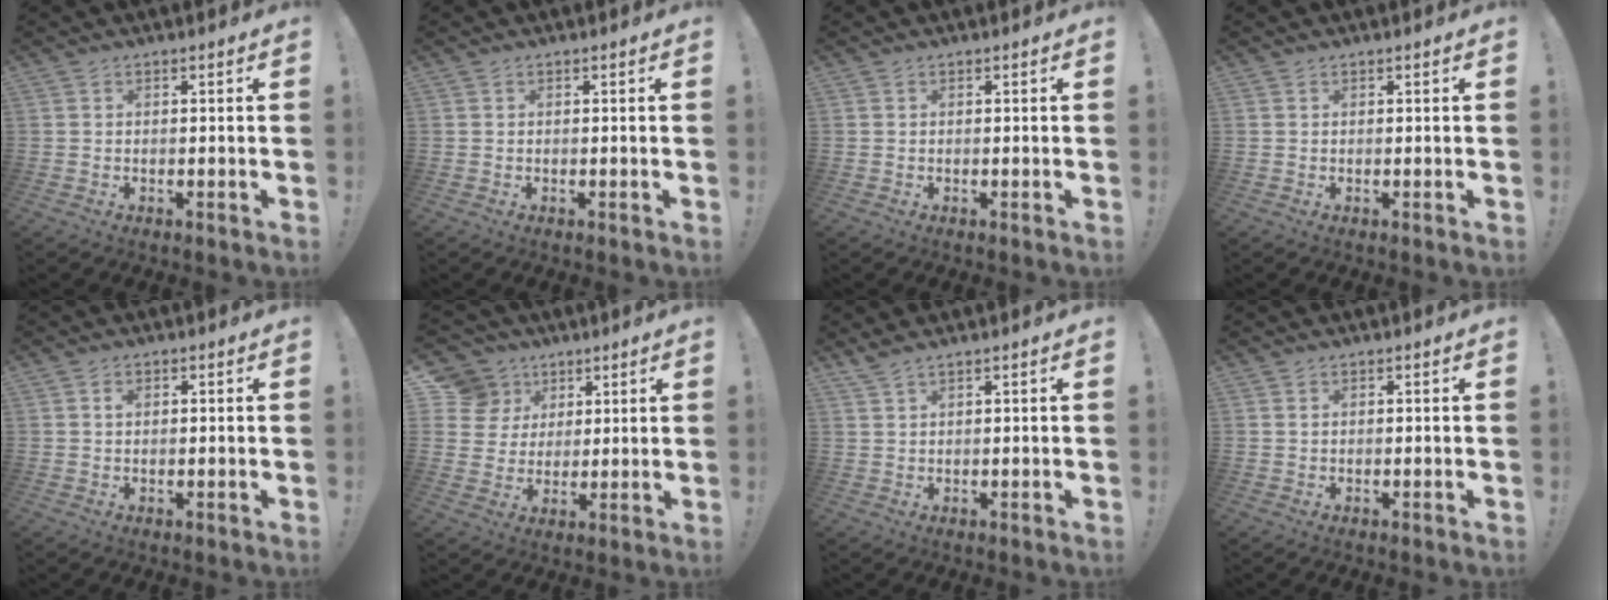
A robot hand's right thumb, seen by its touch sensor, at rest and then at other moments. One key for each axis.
{"total": 0.0}
{"total": 0.0}
{"total": 0.0}
{"total": 1.0, "fx": 0.3, "fy": 0.7, "fz": 0.6, "tx": -0.006, "ty": 0.000, "tz": 0.005}
{"total": 11.0, "fx": 4.6, "fy": 9.6, "fz": 2.9, "tx": -0.040, "ty": -0.024, "tz": 0.096}
{"total": 2.0, "fx": 1.7, "fy": 0.0, "fz": 1.2, "tx": -0.028, "ty": -0.008, "tz": 0.031}
{"total": 0.6, "fx": 0.4, "fy": 0.4, "fz": 0.2, "tx": 0.001, "ty": -0.002, "tz": 0.006}